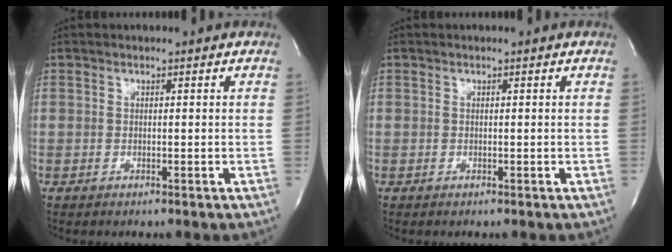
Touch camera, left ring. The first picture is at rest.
{"total": 0.0}